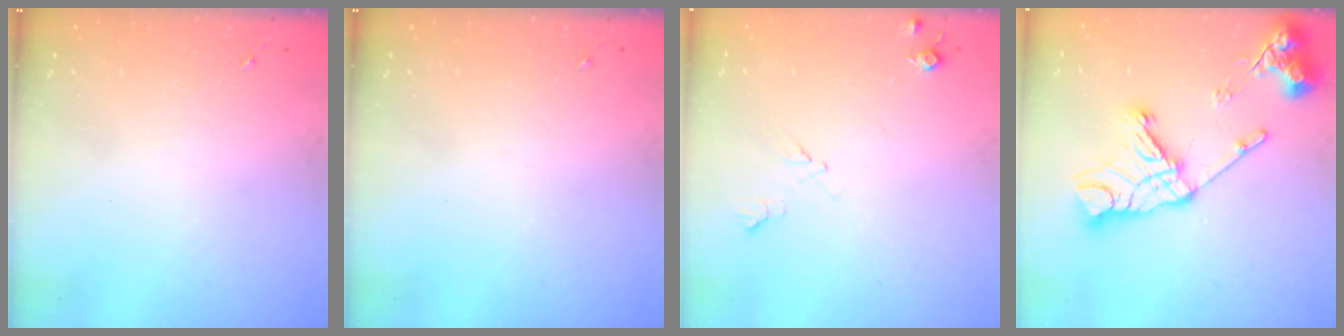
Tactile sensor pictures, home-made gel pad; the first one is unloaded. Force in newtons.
{"total": 0.0}
{"total": 5.8, "press": 5.8, "slide": 0.8}
{"total": 18.1, "press": 18.0, "slide": 2.1}